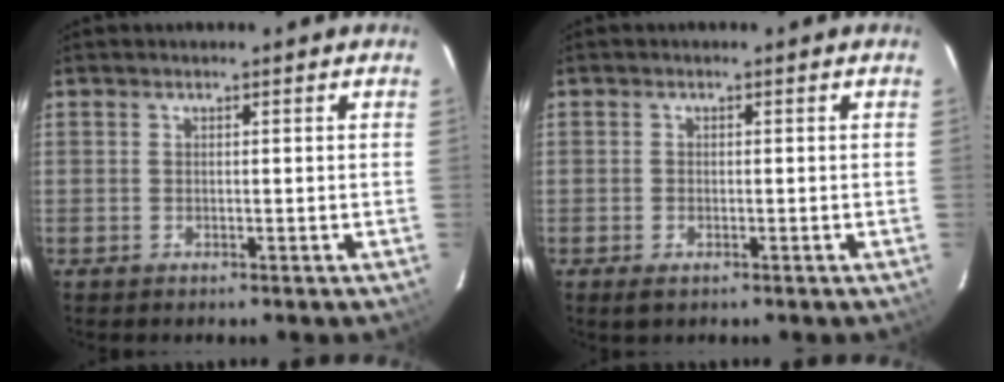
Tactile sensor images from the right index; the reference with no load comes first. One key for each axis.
{"total": 1.8, "fx": -1.1, "fy": 1.0, "fz": 1.0, "tx": -0.020, "ty": -0.005, "tz": -0.020}